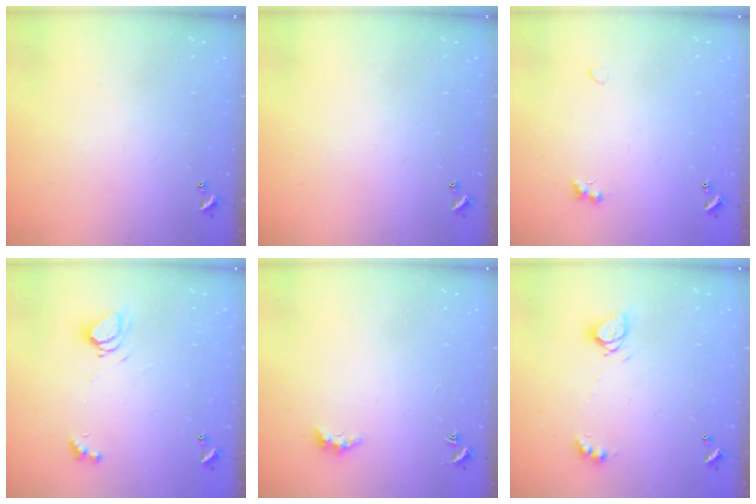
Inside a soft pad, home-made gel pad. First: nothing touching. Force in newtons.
{"total": 0.0}
{"total": 1.8, "press": 1.7, "slide": 0.4}
{"total": 5.5, "press": 5.4, "slide": 0.8}
{"total": 2.4, "press": 2.4, "slide": 0.6}
{"total": 6.4, "press": 6.4, "slide": 0.6}